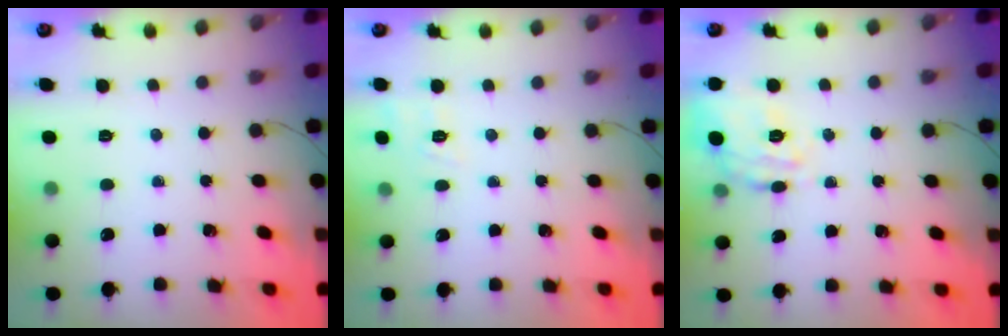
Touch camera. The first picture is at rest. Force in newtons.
{"total": 8.7, "press": 8.5, "slide": 1.9}
{"total": 11.1, "press": 11.1, "slide": 0.6}